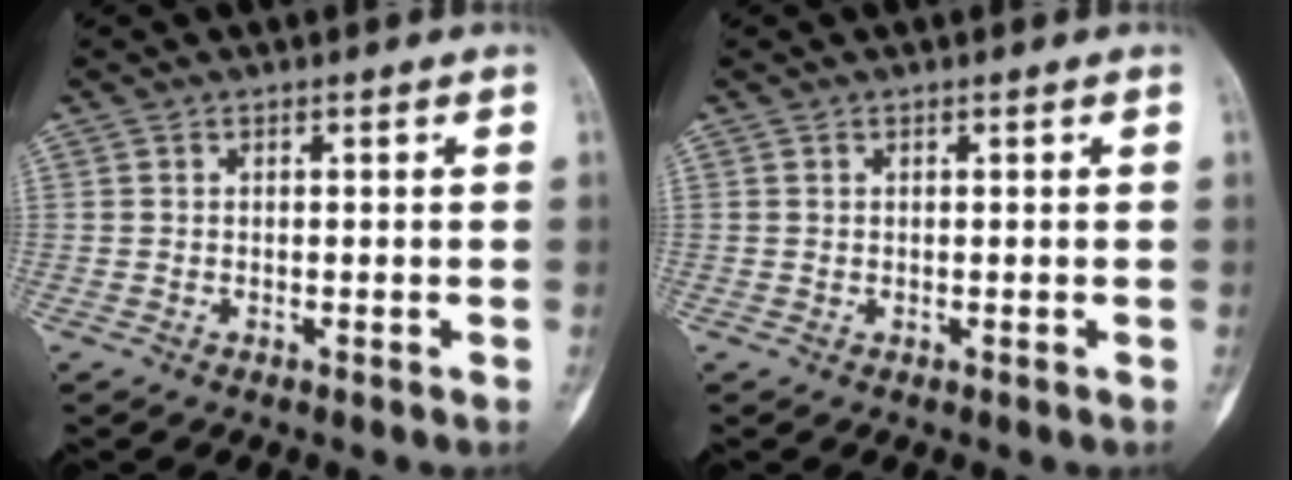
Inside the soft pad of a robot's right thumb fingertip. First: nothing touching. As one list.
[{"total": 0.0}]